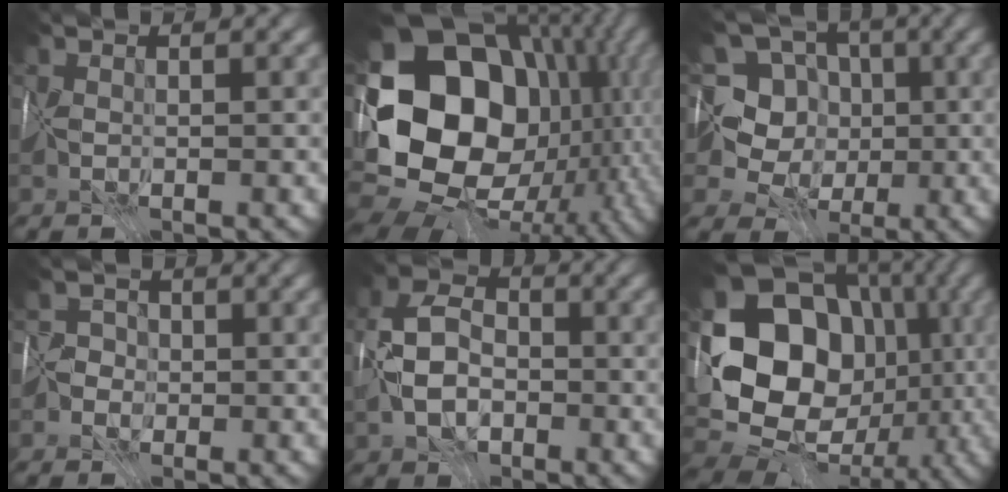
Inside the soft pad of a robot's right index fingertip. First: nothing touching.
{"total": 17.9, "force": [0.5, 13.5, 11.8], "torque": [-0.248, 0.007, 0.027]}
{"total": 7.1, "force": [1.0, 6.8, 2.1], "torque": [-0.039, 0.033, -0.023]}
{"total": 1.8, "force": [-1.2, 1.2, -0.7], "torque": [0.041, 0.016, -0.044]}
{"total": 5.0, "force": [-1.1, 3.5, 3.4], "torque": [-0.073, 0.014, -0.037]}
{"total": 13.6, "force": [0.4, 11.2, 7.8], "torque": [-0.127, -0.015, 0.003]}